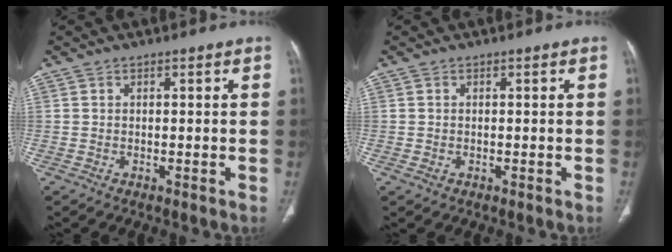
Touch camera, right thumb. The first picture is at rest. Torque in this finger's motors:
{"motor_torque": [1.58, 1.46, -0.37, -0.24, 0.00]}